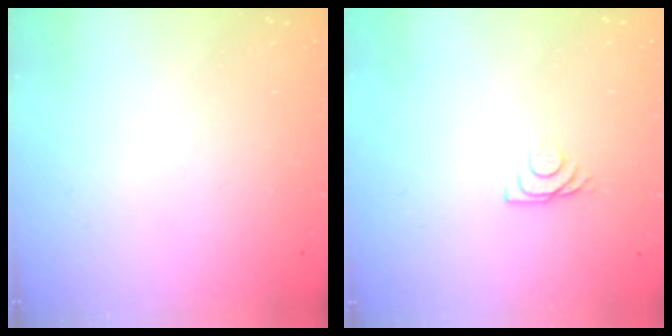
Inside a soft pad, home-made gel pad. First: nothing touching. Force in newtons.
{"total": 5.3, "press": 5.3, "slide": 0.6}